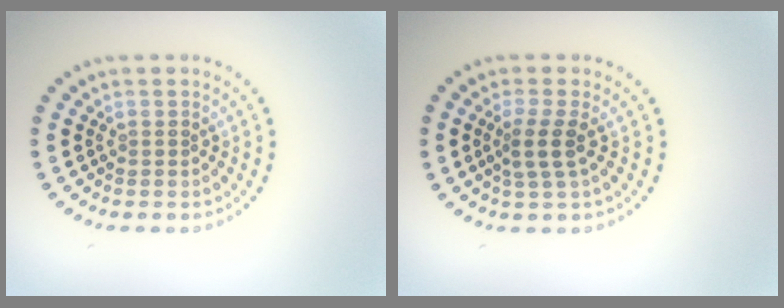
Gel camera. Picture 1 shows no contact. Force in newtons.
{"total": 2.3, "press": 1.9, "slide": 1.3}